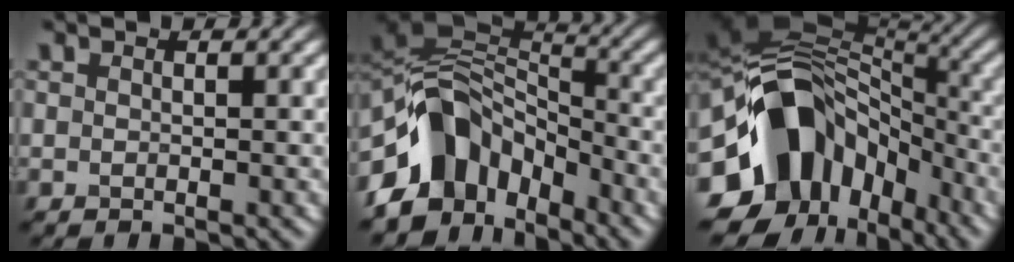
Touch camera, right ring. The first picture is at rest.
{"total": 9.6, "force": [-5.3, 6.3, 5.0], "torque": [-0.068, 0.014, -0.115]}
{"total": 14.7, "force": [-3.5, 11.1, 9.1], "torque": [-0.162, 0.006, -0.071]}